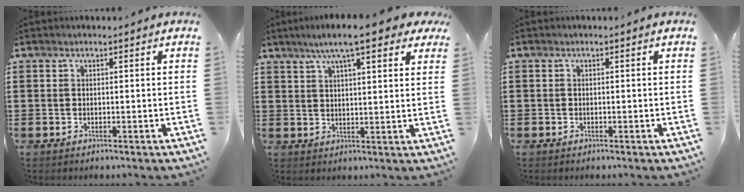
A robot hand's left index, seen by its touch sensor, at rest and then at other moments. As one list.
[{"total": 8.2, "force": [6.0, 1.3, 5.5], "torque": [-0.105, -0.003, 0.103]}, {"total": 0.0}]